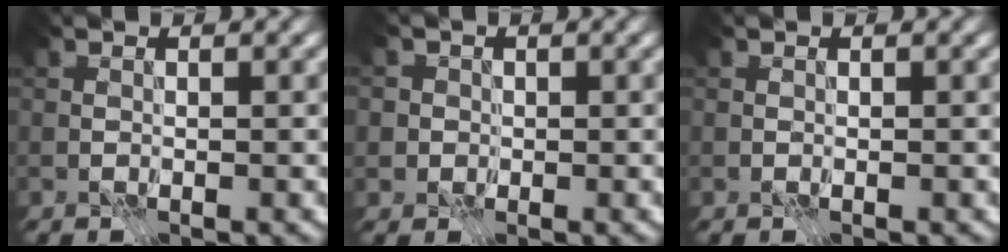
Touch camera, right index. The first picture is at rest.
{"total": 2.1, "force": [0.3, 2.1, 0.3], "torque": [0.010, 0.007, -0.005]}
{"total": 0.0}